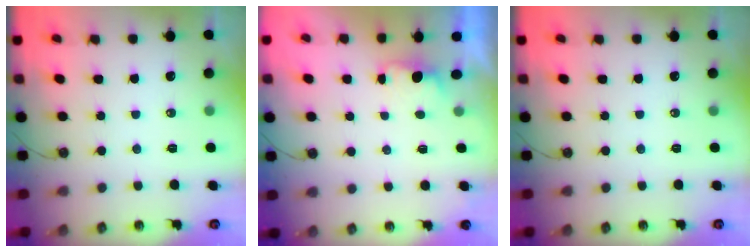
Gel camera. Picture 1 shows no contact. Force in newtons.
{"total": 0.8, "press": 0.2, "slide": 0.7}
{"total": 0.0}